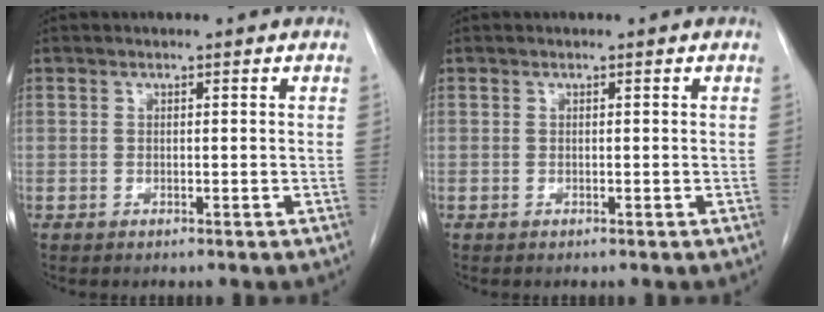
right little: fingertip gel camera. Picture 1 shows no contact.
{"total": 0.0}